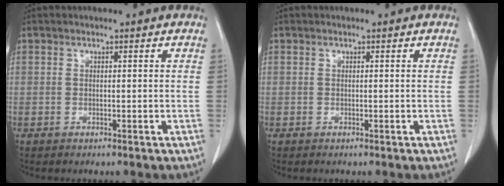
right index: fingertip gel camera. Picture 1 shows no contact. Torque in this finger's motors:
{"motor_torque": [0.00, 0.00, 0.00, 0.00]}